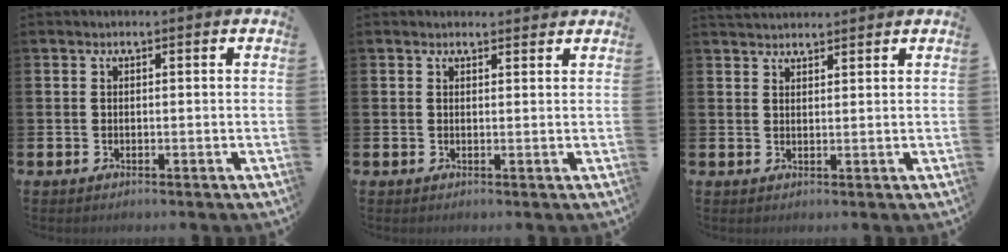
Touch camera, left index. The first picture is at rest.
{"total": 1.2, "force": [1.2, 0.3, 0.1], "torque": [0.005, -0.001, 0.020]}
{"total": 2.4, "force": [2.4, 0.5, 0.1], "torque": [0.004, -0.010, 0.042]}